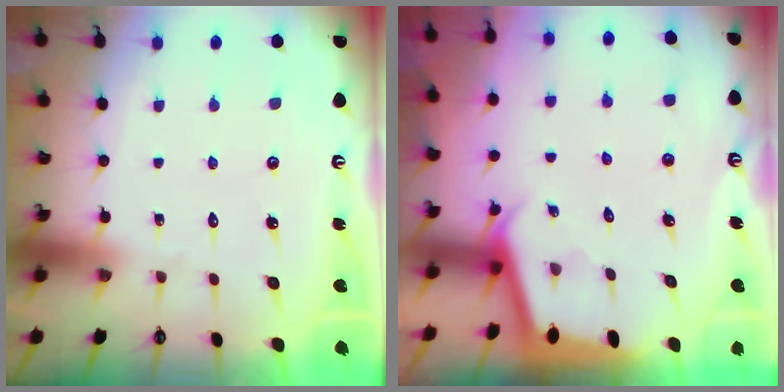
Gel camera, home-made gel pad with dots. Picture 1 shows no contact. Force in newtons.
{"total": 2.3, "press": 2.3, "slide": 0.1}